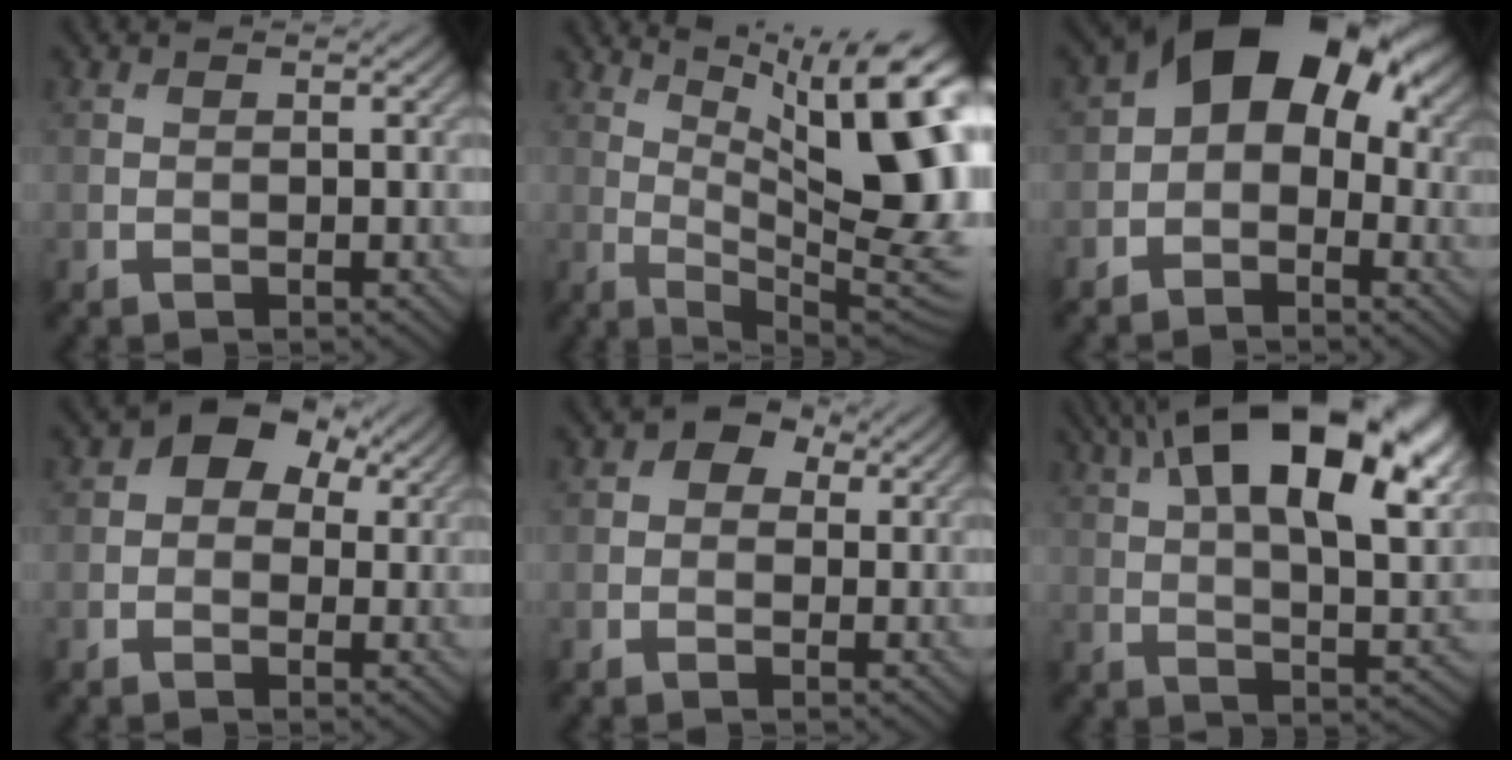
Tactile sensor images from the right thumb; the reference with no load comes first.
{"total": 18.0, "force": [6.2, 5.9, 15.8], "torque": [-0.216, 0.026, 0.104]}
{"total": 11.8, "force": [1.7, 7.8, 8.7], "torque": [-0.121, 0.012, 0.012]}
{"total": 6.2, "force": [2.2, 4.3, 4.0], "torque": [-0.057, 0.005, 0.024]}
{"total": 3.3, "force": [1.1, 2.4, 1.9], "torque": [-0.025, 0.004, 0.007]}
{"total": 20.0, "force": [9.0, 8.7, 15.5], "torque": [-0.238, 0.033, 0.122]}